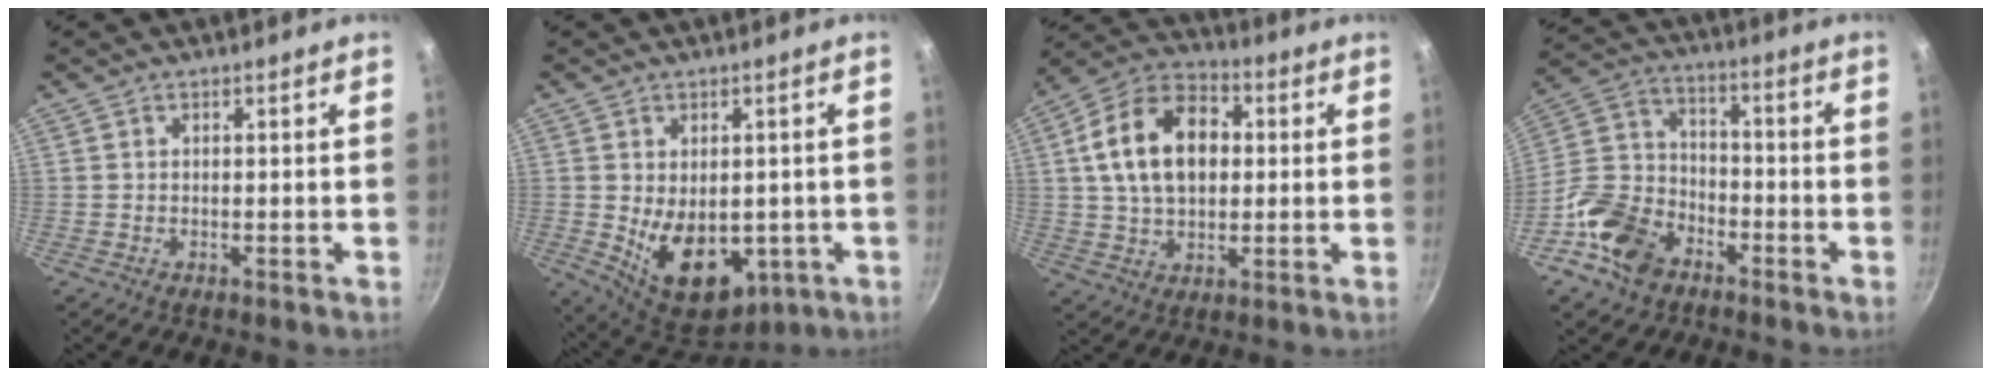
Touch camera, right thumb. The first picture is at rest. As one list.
[{"total": 14.0, "force": [-2.3, 9.2, 10.3], "torque": [-0.122, -0.019, -0.004]}, {"total": 16.8, "force": [2.5, 11.3, 12.1], "torque": [-0.182, 0.021, 0.029]}, {"total": 13.8, "force": [-7.5, 9.4, 6.7], "torque": [-0.109, 0.052, -0.157]}]